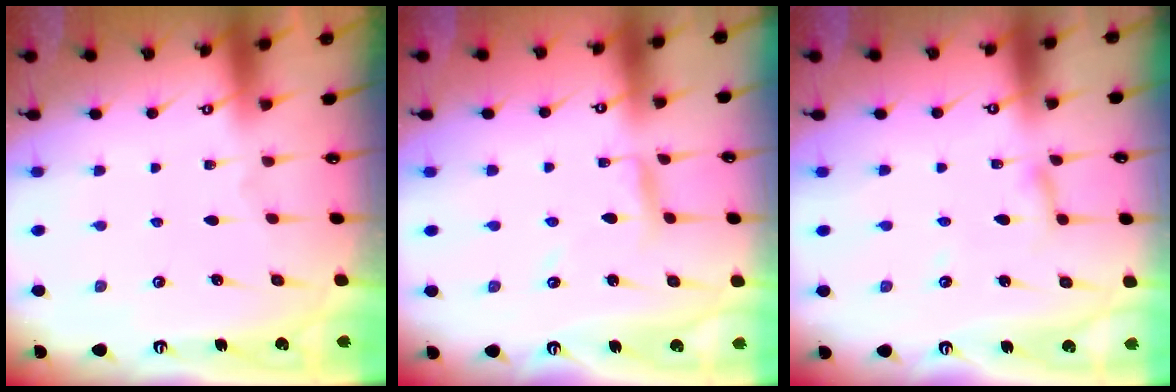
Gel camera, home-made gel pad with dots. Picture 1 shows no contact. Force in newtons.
{"total": 4.7, "press": 4.6, "slide": 0.4}
{"total": 2.7, "press": 2.7, "slide": 0.1}